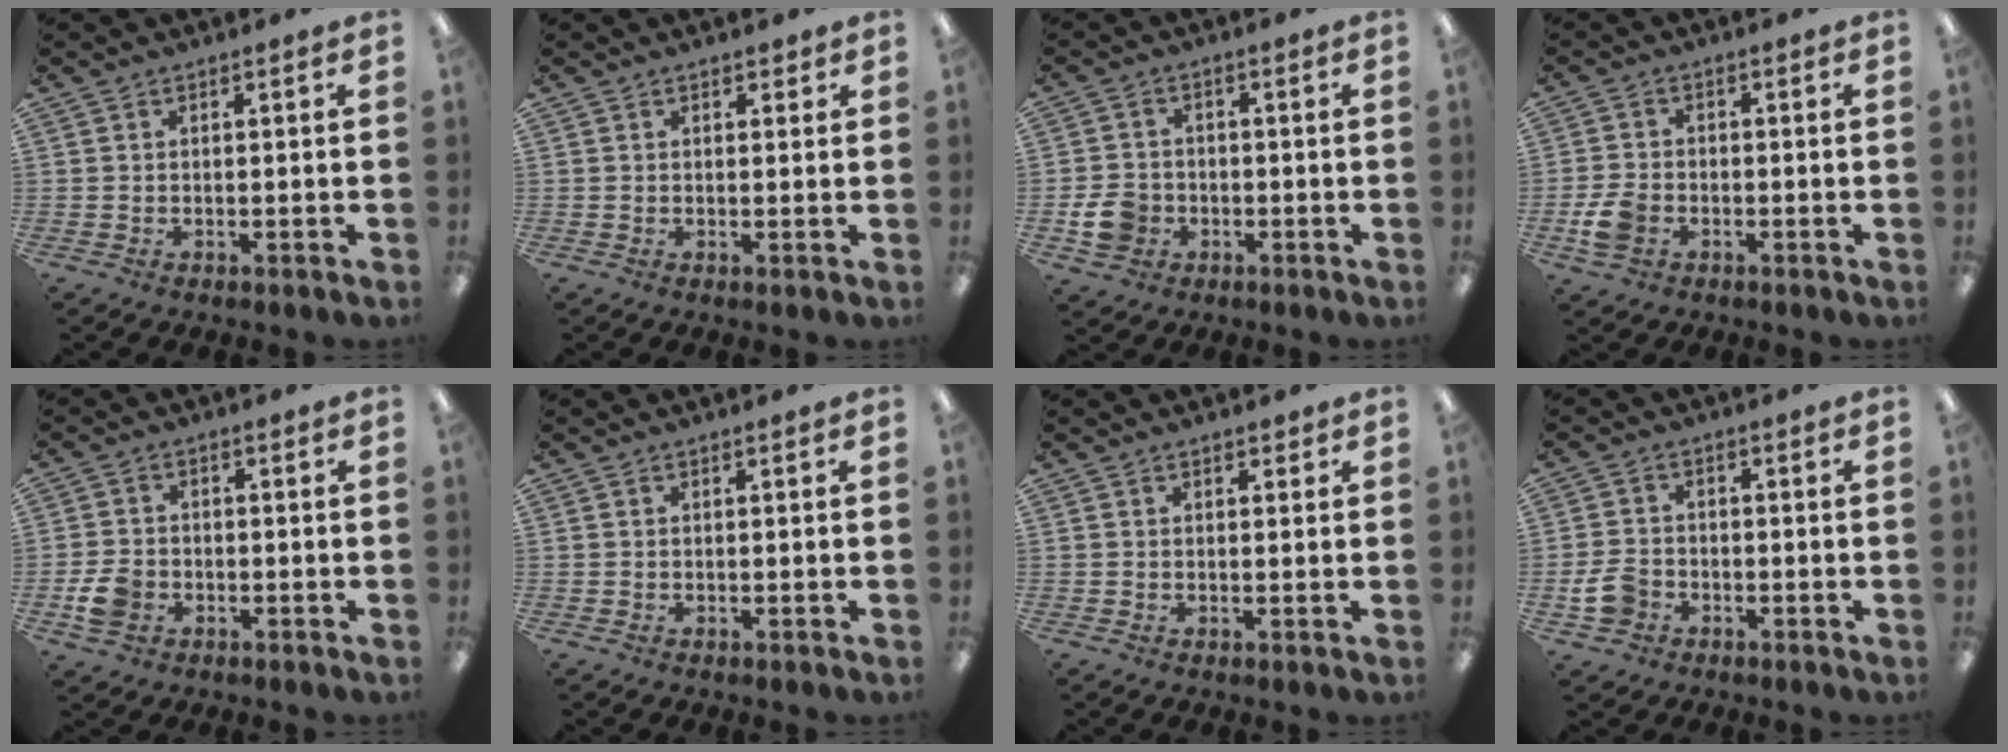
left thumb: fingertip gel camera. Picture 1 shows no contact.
{"total": 1.1, "force": [0.8, 0.7, 0.4], "torque": [-0.008, 0.001, 0.014]}
{"total": 6.8, "force": [-2.0, 5.7, 3.1], "torque": [-0.053, 0.007, -0.035]}
{"total": 6.1, "force": [-2.1, 4.4, 3.6], "torque": [-0.066, 0.007, -0.039]}
{"total": 5.8, "force": [-2.0, 4.6, 3.0], "torque": [-0.058, 0.004, -0.037]}
{"total": 0.0}
{"total": 1.0, "force": [0.6, 0.6, 0.3], "torque": [-0.007, 0.001, 0.012]}
{"total": 5.9, "force": [-2.2, 4.6, 2.9], "torque": [-0.056, 0.008, -0.042]}